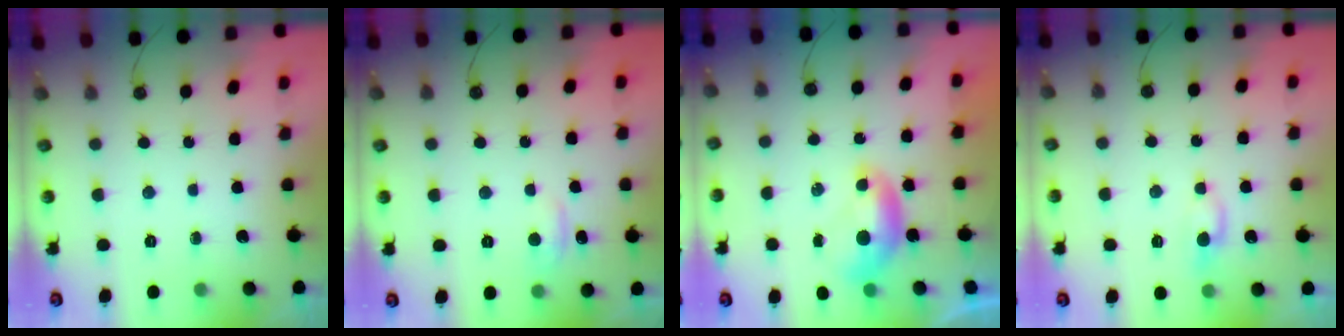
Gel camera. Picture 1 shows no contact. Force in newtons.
{"total": 0.8, "press": 0.2, "slide": 0.8}
{"total": 0.0}
{"total": 0.6, "press": 0.4, "slide": 0.4}